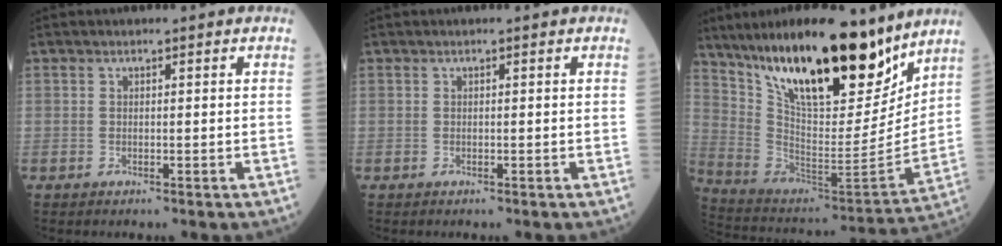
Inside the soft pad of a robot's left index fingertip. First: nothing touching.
{"total": 0.0}
{"total": 24.5, "force": [17.9, 6.1, 15.6], "torque": [-0.264, -0.018, 0.310]}